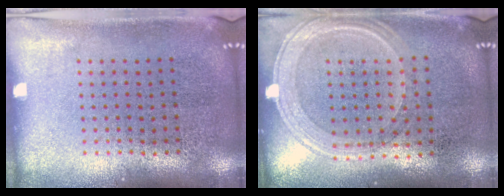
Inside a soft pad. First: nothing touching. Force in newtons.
{"total": 1.3, "press": 1.3, "slide": 0.3}